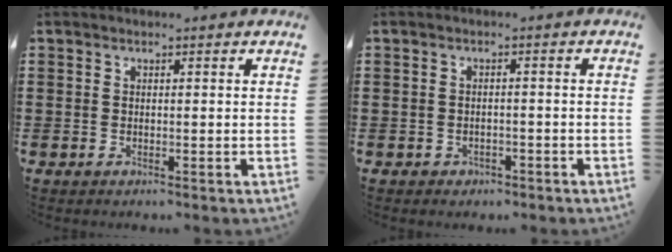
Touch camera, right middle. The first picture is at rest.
{"total": 1.1, "force": [-0.9, 0.7, 0.1], "torque": [-0.006, 0.000, -0.021]}